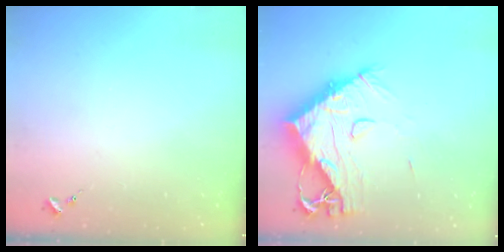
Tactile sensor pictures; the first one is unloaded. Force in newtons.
{"total": 18.4, "press": 18.3, "slide": 1.6}